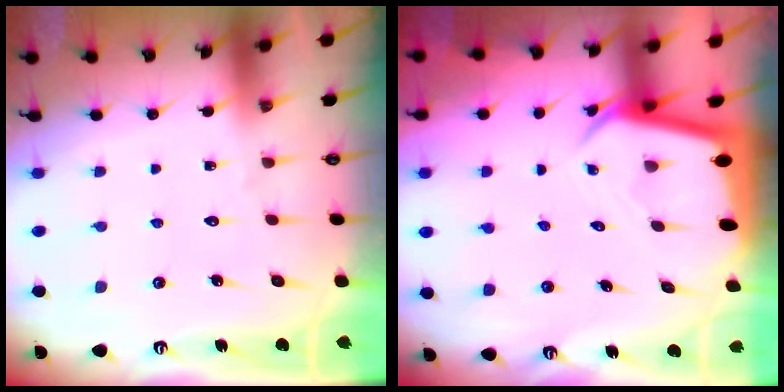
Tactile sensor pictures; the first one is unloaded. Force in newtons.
{"total": 3.3, "press": 3.3, "slide": 0.2}